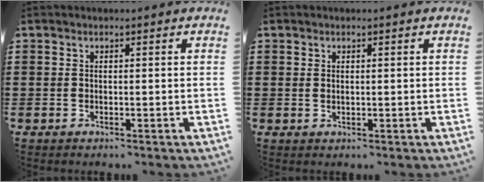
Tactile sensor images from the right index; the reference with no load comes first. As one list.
[{"total": 0.6, "force": [0.3, 0.3, 0.4], "torque": [-0.009, 0.003, 0.005]}]